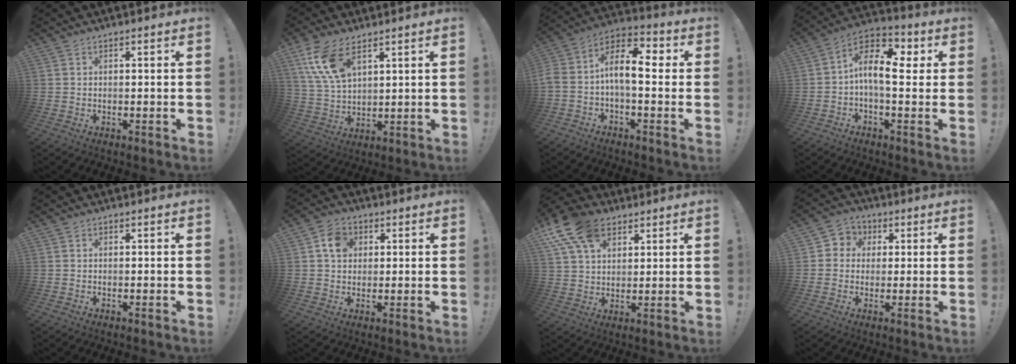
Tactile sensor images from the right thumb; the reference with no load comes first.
{"total": 12.4, "force": [6.8, 6.3, 8.2], "torque": [-0.174, -0.018, 0.130]}
{"total": 11.5, "force": [-0.1, 5.8, 9.9], "torque": [-0.198, 0.014, -0.006]}
{"total": 12.6, "force": [1.2, 6.0, 11.0], "torque": [-0.199, 0.014, 0.019]}
{"total": 0.0}
{"total": 7.1, "force": [2.1, 5.9, 3.3], "torque": [-0.050, 0.005, 0.040]}
{"total": 14.9, "force": [7.9, 9.5, 8.2], "torque": [-0.153, -0.027, 0.152]}
{"total": 5.7, "force": [-0.3, 5.5, 1.4], "torque": [-0.013, 0.009, -0.002]}